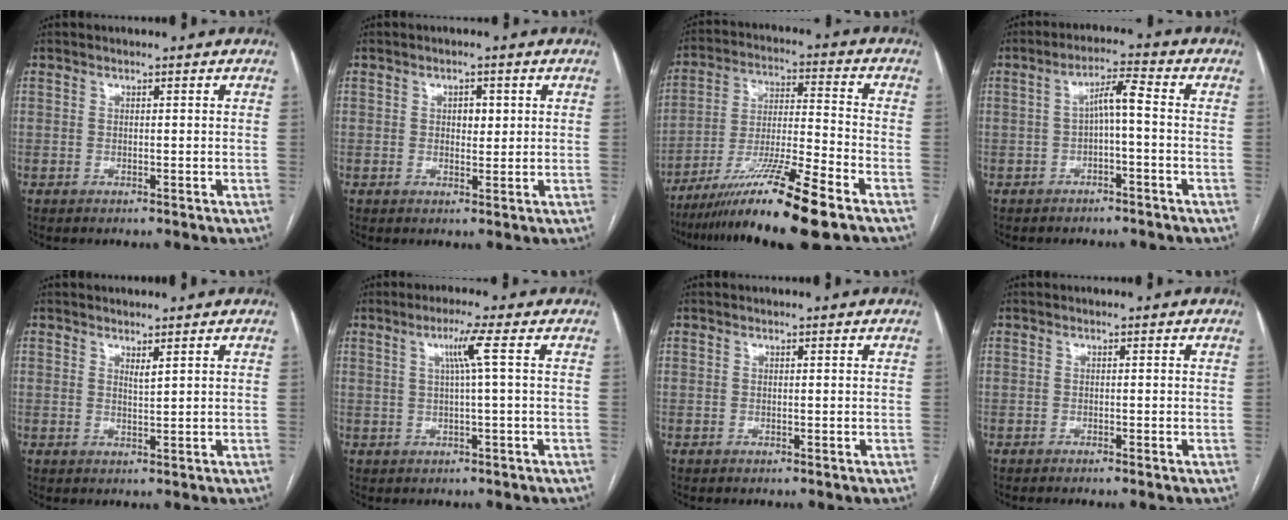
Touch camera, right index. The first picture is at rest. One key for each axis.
{"total": 2.3, "fx": 0.6, "fy": 1.4, "fz": 1.7, "tx": -0.020, "ty": 0.002, "tz": 0.008}
{"total": 16.0, "fx": -11.2, "fy": -0.9, "fz": 11.4, "tx": -0.214, "ty": -0.029, "tz": -0.197}
{"total": 4.4, "fx": -0.6, "fy": 0.6, "fz": 4.3, "tx": -0.073, "ty": 0.021, "tz": -0.008}
{"total": 1.0, "fx": 0.8, "fy": 0.1, "fz": 0.7, "tx": -0.012, "ty": -0.007, "tz": 0.015}
{"total": 3.9, "fx": 1.0, "fy": -1.1, "fz": 3.7, "tx": -0.072, "ty": 0.005, "tz": 0.020}
{"total": 0.0}
{"total": 1.1, "fx": -0.8, "fy": -0.2, "fz": 0.6, "tx": -0.010, "ty": 0.002, "tz": -0.013}